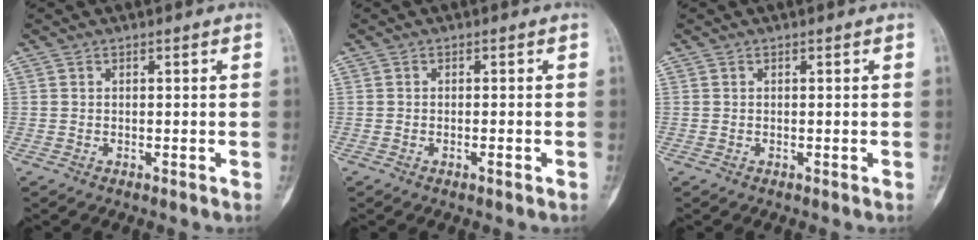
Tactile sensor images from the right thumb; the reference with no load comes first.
{"total": 1.0, "force": [-0.5, 0.1, 0.8], "torque": [-0.014, 0.002, -0.006]}
{"total": 0.0}